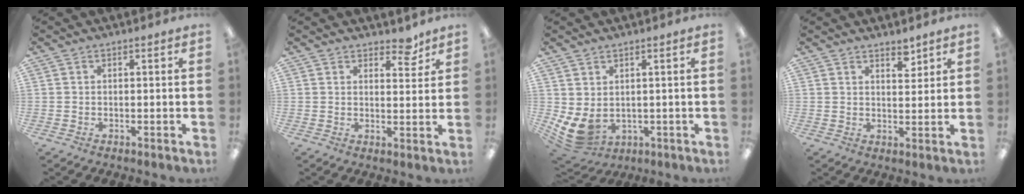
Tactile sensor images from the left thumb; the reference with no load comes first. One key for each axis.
{"total": 5.2, "fx": 4.2, "fy": 2.3, "fz": 2.0, "tx": -0.016, "ty": -0.024, "tz": 0.073}
{"total": 6.4, "fx": 0.8, "fy": 4.9, "fz": 4.0, "tx": -0.105, "ty": -0.007, "tz": 0.021}
{"total": 3.9, "fx": 3.4, "fy": 1.5, "fz": 1.3, "tx": 0.000, "ty": -0.025, "tz": 0.055}